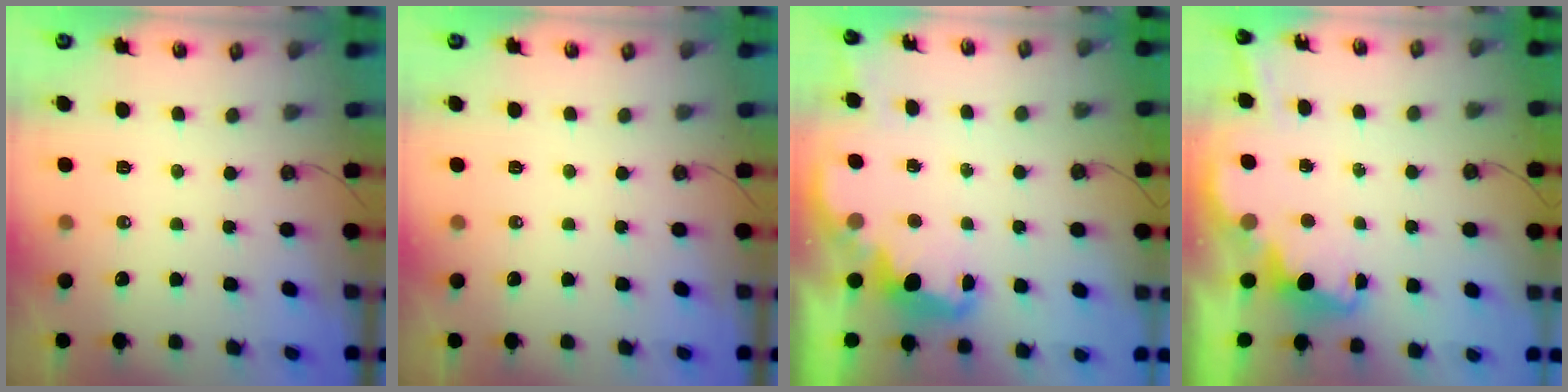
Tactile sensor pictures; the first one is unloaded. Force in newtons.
{"total": 0.0}
{"total": 2.6, "press": 2.6, "slide": 0.7}
{"total": 3.5, "press": 3.4, "slide": 0.7}